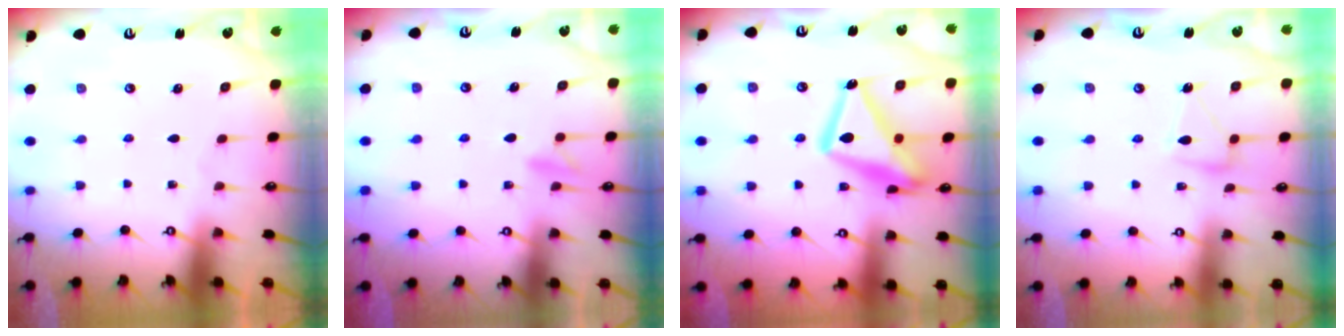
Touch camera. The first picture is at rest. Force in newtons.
{"total": 7.9, "press": 7.8, "slide": 0.8}
{"total": 15.2, "press": 15.1, "slide": 1.3}
{"total": 11.4, "press": 11.4, "slide": 0.7}